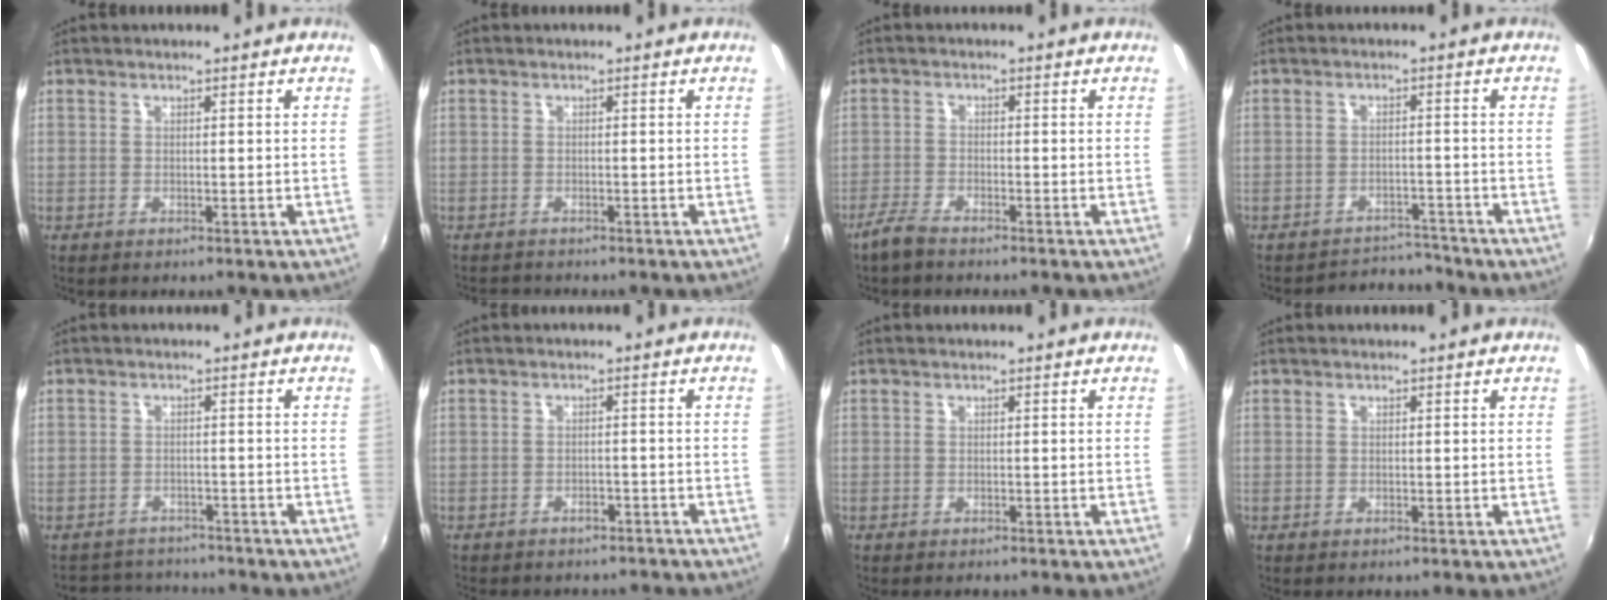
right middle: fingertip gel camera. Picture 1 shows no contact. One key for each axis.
{"total": 2.1, "fx": -2.0, "fy": 0.7, "fz": 0.2, "tx": -0.012, "ty": -0.007, "tz": -0.035}
{"total": 3.6, "fx": -3.1, "fy": 0.8, "fz": 1.8, "tx": -0.055, "ty": -0.004, "tz": -0.064}
{"total": 5.9, "fx": -5.7, "fy": 1.2, "fz": -0.4, "tx": 0.001, "ty": 0.012, "tz": -0.085}
{"total": 5.9, "fx": -5.4, "fy": 2.4, "fz": 0.3, "tx": -0.018, "ty": 0.017, "tz": -0.084}
{"total": 6.5, "fx": -5.7, "fy": 2.5, "fz": 1.8, "tx": -0.046, "ty": -0.007, "tz": -0.073}
{"total": 1.1, "fx": -0.9, "fy": 0.5, "fz": 0.5, "tx": -0.011, "ty": -0.004, "tz": -0.014}
{"total": 0.0}